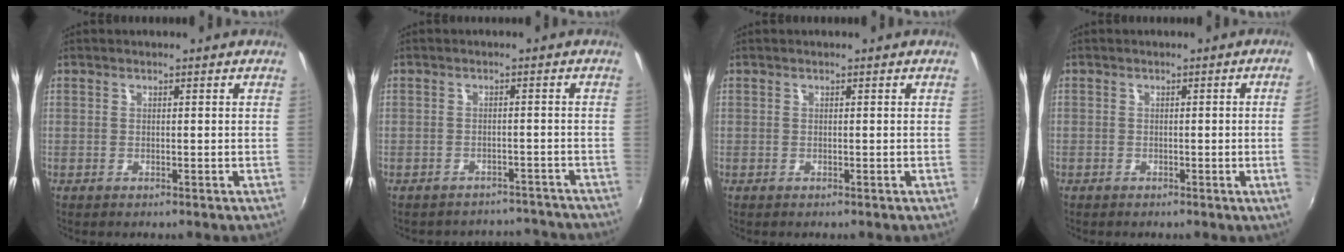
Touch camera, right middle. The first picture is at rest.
{"total": 9.3, "force": [-8.3, 4.1, 1.2], "torque": [-0.024, 0.029, -0.094]}
{"total": 0.0}
{"total": 2.8, "force": [-0.2, -1.5, 2.4], "torque": [-0.040, -0.011, 0.004]}